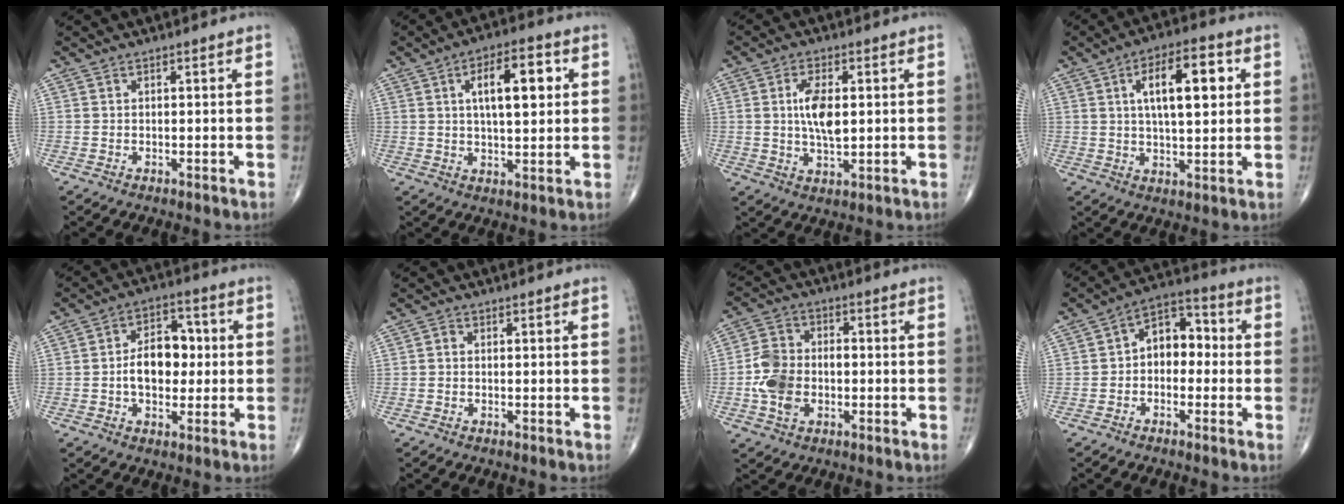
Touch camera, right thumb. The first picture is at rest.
{"total": 11.1, "force": [3.0, 4.5, 9.7], "torque": [-0.135, 0.001, 0.045]}
{"total": 7.6, "force": [1.0, 3.4, 6.7], "torque": [-0.124, -0.006, 0.017]}
{"total": 13.2, "force": [3.5, 5.3, 11.6], "torque": [-0.171, 0.003, 0.056]}
{"total": 10.0, "force": [-0.2, 6.6, 7.5], "torque": [-0.090, 0.021, -0.010]}
{"total": 0.7, "force": [-0.1, 0.6, 0.4], "torque": [-0.004, 0.001, -0.007]}
{"total": 9.2, "force": [-1.8, 6.5, 6.2], "torque": [-0.113, 0.020, -0.039]}
{"total": 8.5, "force": [-0.4, 5.9, 6.2], "torque": [-0.062, 0.036, -0.025]}